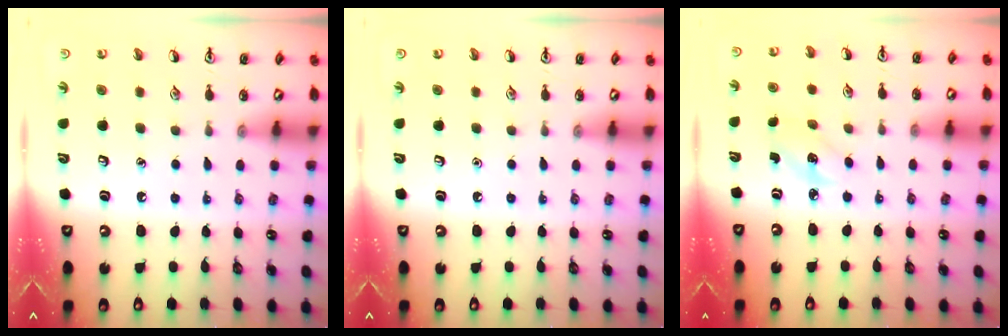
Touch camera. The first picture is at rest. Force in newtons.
{"total": 0.0}
{"total": 2.7, "press": 2.6, "slide": 0.7}